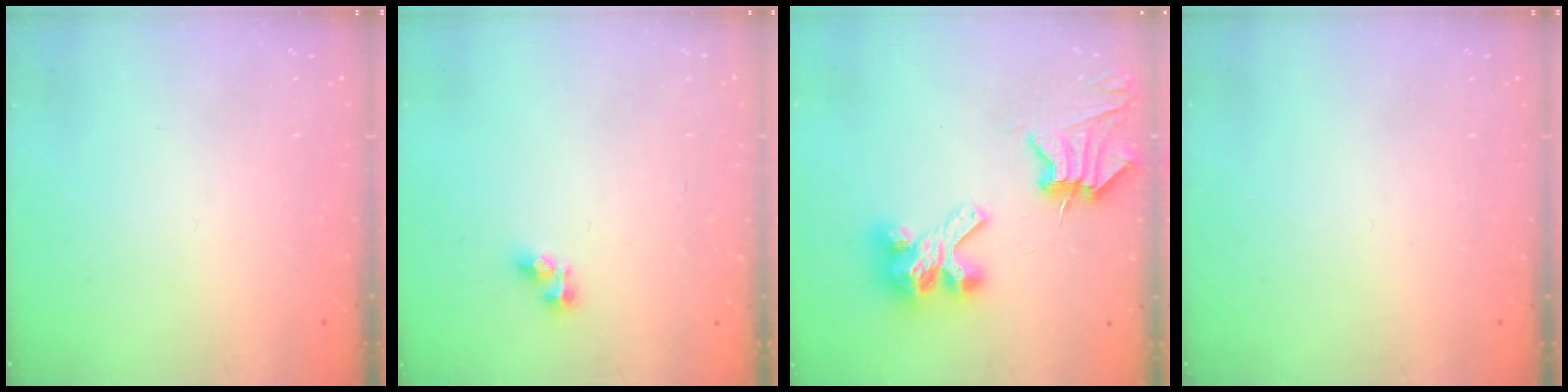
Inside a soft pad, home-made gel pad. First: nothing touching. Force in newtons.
{"total": 5.3, "press": 5.2, "slide": 0.4}
{"total": 7.9, "press": 7.9, "slide": 0.9}
{"total": 0.0}